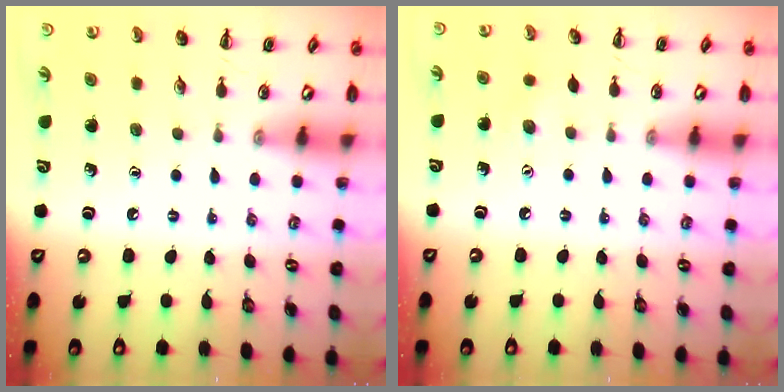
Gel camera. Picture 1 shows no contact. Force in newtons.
{"total": 3.5, "press": 3.4, "slide": 0.8}